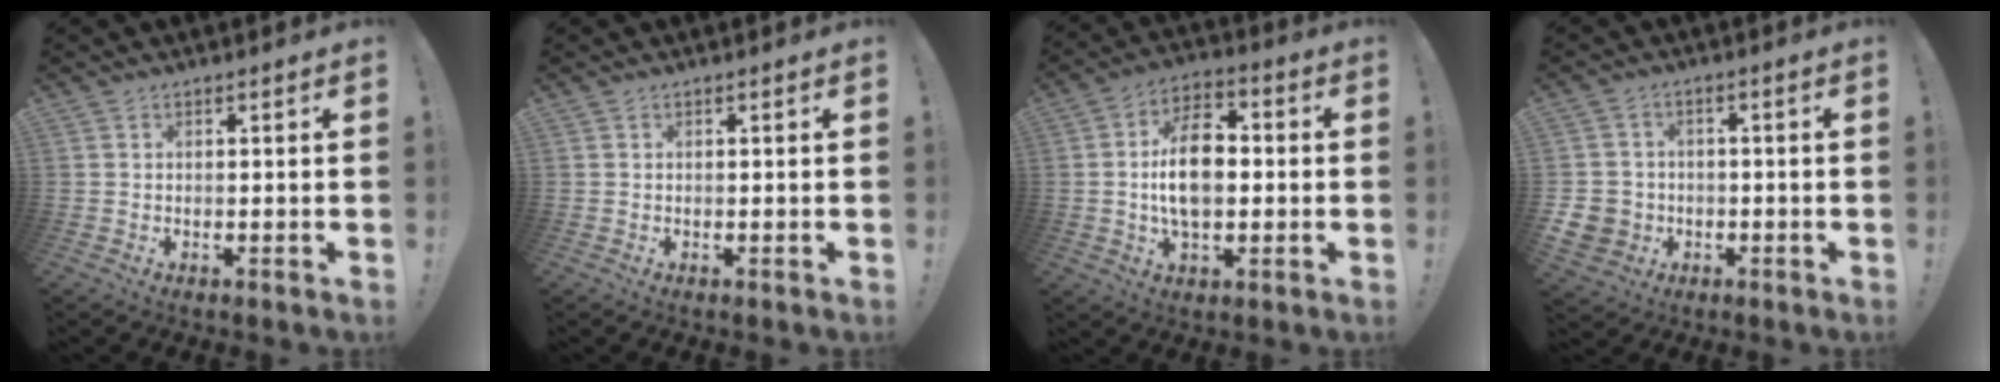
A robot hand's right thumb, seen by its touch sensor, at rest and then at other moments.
{"total": 0.0}
{"total": 14.4, "force": [-0.3, 8.7, 11.5], "torque": [-0.200, 0.008, -0.009]}
{"total": 6.7, "force": [-1.8, 6.1, 2.1], "torque": [-0.036, 0.016, -0.029]}